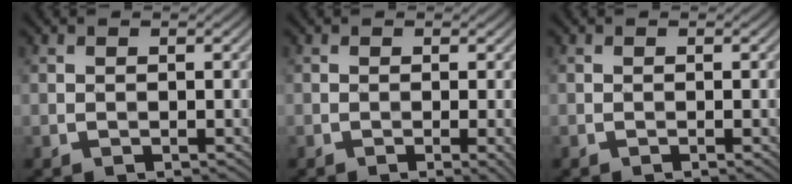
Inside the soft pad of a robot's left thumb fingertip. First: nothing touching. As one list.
[{"total": 2.0, "force": [-0.5, 0.3, 1.9], "torque": [-0.030, 0.000, -0.011]}, {"total": 1.1, "force": [-0.3, 0.1, 1.0], "torque": [-0.016, -0.001, -0.007]}]